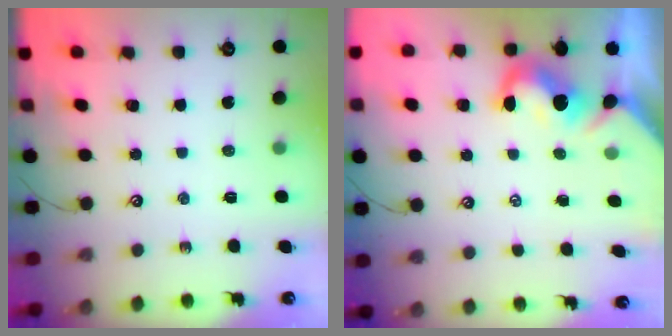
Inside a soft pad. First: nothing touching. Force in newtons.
{"total": 2.3, "press": 2.2, "slide": 0.6}